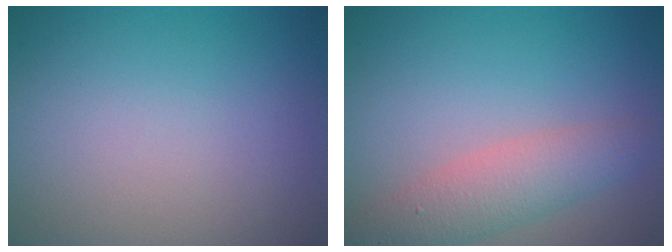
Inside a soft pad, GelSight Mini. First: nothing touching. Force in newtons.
{"total": 3.7, "press": 3.7, "slide": 0.2}